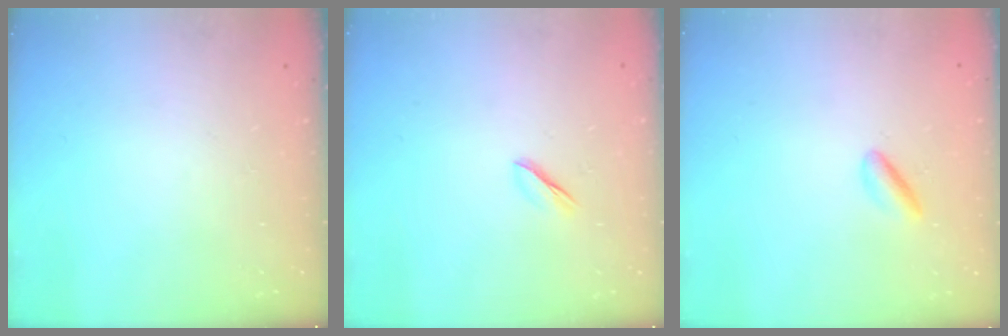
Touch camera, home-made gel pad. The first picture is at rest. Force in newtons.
{"total": 2.0, "press": 2.0, "slide": 0.6}
{"total": 1.8, "press": 1.7, "slide": 0.5}